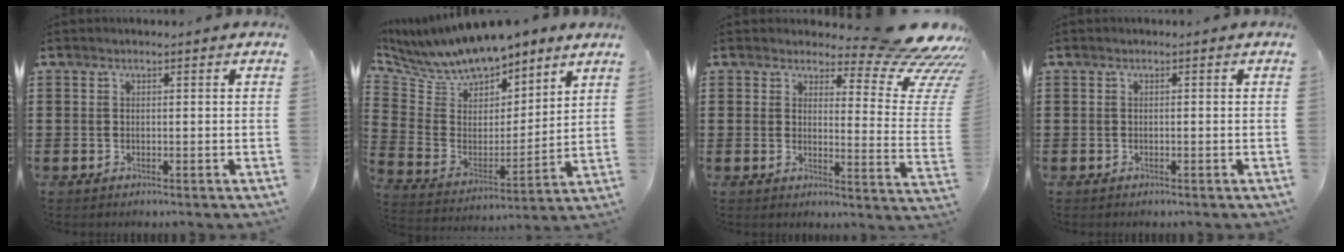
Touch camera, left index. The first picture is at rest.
{"total": 9.1, "force": [8.6, 2.8, 1.2], "torque": [-0.075, -0.056, 0.155]}
{"total": 10.6, "force": [8.4, 1.9, 6.3], "torque": [-0.094, -0.065, 0.143]}
{"total": 0.0}